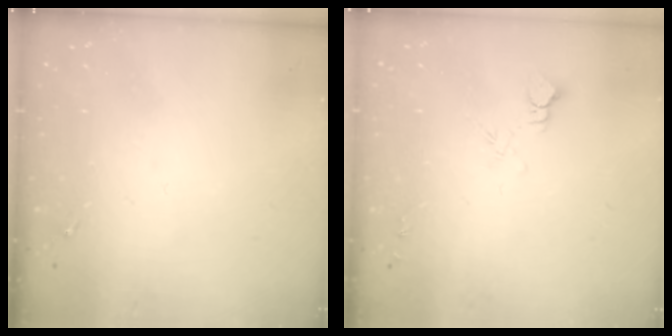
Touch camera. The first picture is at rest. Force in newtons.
{"total": 3.7, "press": 3.7, "slide": 0.4}